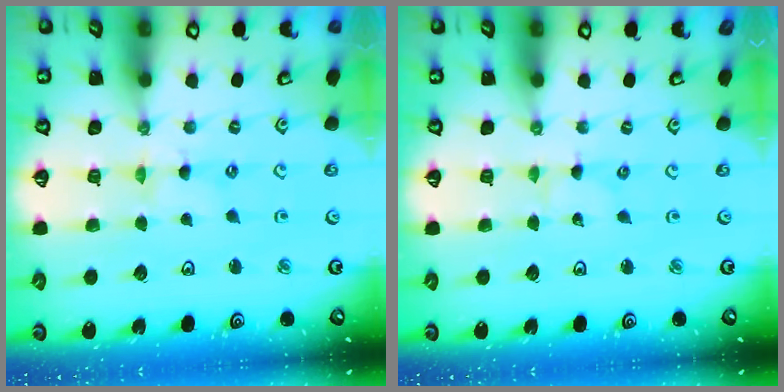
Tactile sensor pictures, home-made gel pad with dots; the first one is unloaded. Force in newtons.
{"total": 0.0}